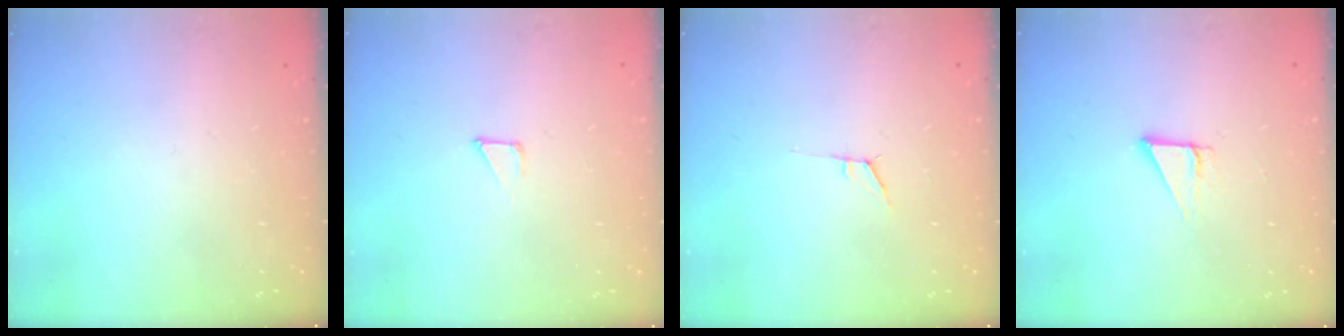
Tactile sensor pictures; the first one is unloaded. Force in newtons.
{"total": 1.7, "press": 1.7, "slide": 0.0}
{"total": 5.2, "press": 4.5, "slide": 2.5}
{"total": 3.1, "press": 2.4, "slide": 1.9}